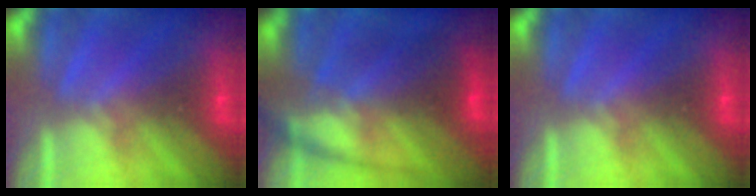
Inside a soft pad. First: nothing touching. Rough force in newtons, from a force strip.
{"total": 7.2}
{"total": 0.0}